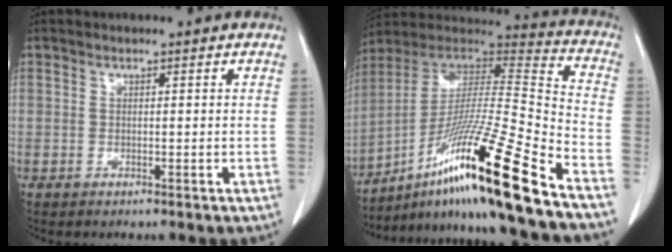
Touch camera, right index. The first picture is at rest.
{"total": 24.1, "force": [-15.0, -0.8, 18.9], "torque": [-0.333, -0.021, -0.272]}